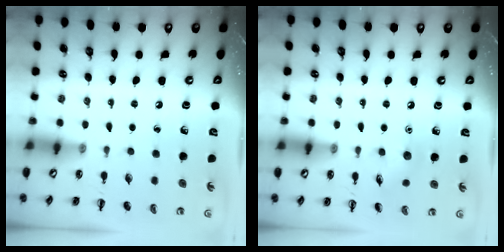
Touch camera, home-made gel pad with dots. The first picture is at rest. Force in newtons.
{"total": 5.9, "press": 5.7, "slide": 1.6}